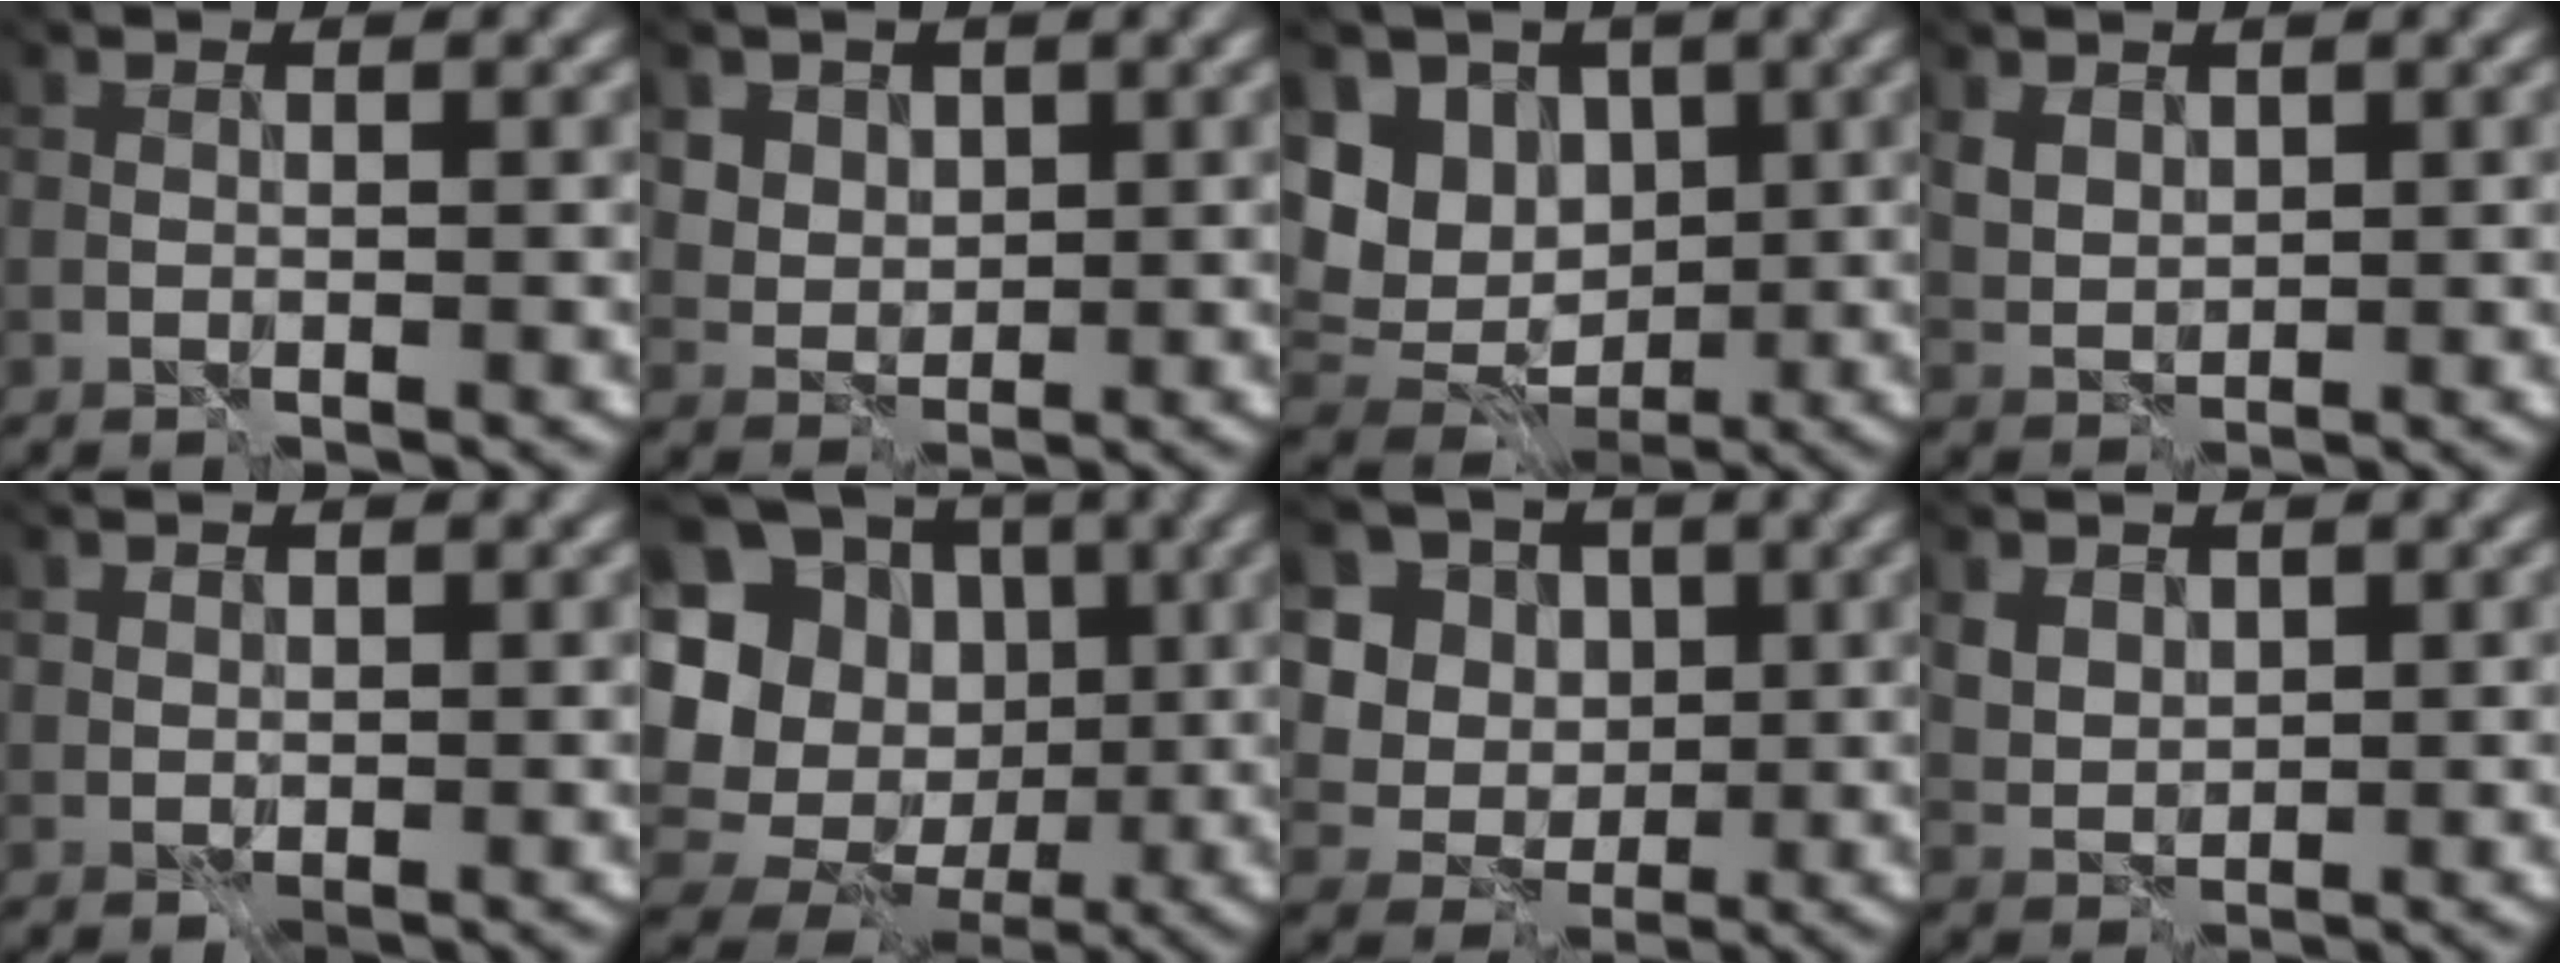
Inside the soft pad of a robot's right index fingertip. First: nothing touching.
{"total": 4.1, "force": [2.5, 3.1, 1.0], "torque": [-0.040, -0.004, 0.049]}
{"total": 9.3, "force": [2.5, 7.7, 4.6], "torque": [-0.106, 0.028, 0.032]}
{"total": 1.7, "force": [1.0, 1.2, 0.6], "torque": [-0.018, -0.007, 0.021]}
{"total": 1.0, "force": [0.8, 0.3, -0.4], "torque": [0.005, -0.006, 0.018]}
{"total": 16.2, "force": [0.6, 14.9, 6.3], "torque": [-0.165, 0.022, 0.005]}
{"total": 10.1, "force": [4.1, 8.5, 3.5], "torque": [-0.100, 0.006, 0.073]}
{"total": 2.1, "force": [1.3, 1.5, 0.6], "torque": [-0.018, -0.008, 0.032]}